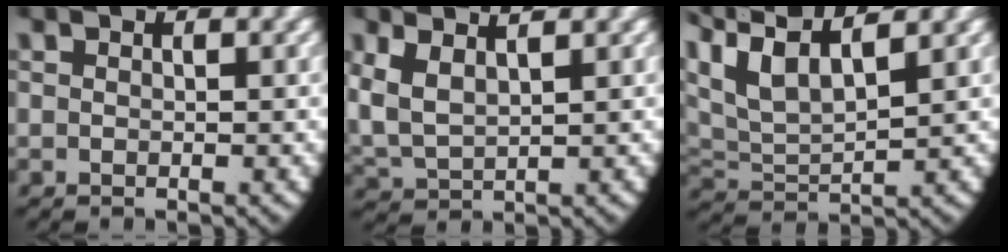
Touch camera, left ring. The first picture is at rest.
{"total": 6.0, "force": [1.6, 4.5, 3.6], "torque": [-0.112, -0.012, 0.036]}
{"total": 8.4, "force": [3.3, 5.8, 5.2], "torque": [-0.141, -0.019, 0.057]}